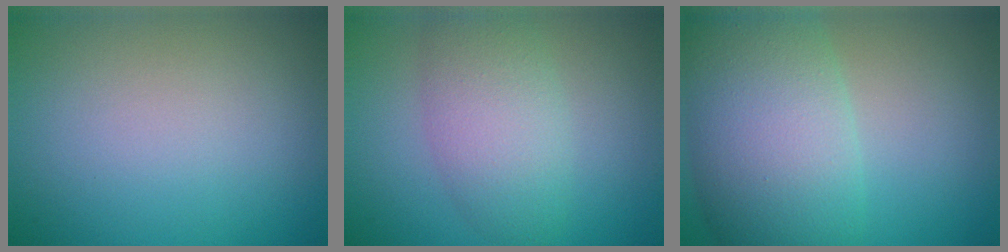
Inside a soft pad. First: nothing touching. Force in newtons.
{"total": 4.9, "press": 4.9, "slide": 0.2}
{"total": 9.6, "press": 9.6, "slide": 0.3}